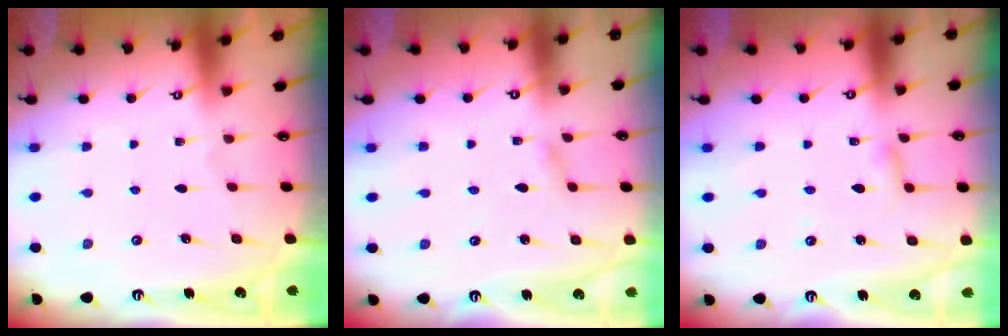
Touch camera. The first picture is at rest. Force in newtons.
{"total": 1.2, "press": 1.2, "slide": 0.1}
{"total": 2.7, "press": 2.7, "slide": 0.3}